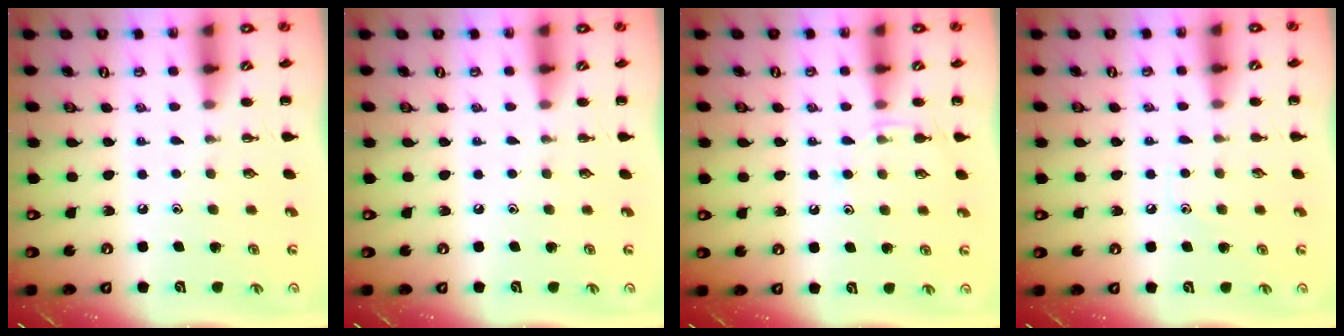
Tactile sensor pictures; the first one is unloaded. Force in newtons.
{"total": 0.0}
{"total": 6.5, "press": 6.2, "slide": 1.8}
{"total": 4.9, "press": 4.5, "slide": 1.7}